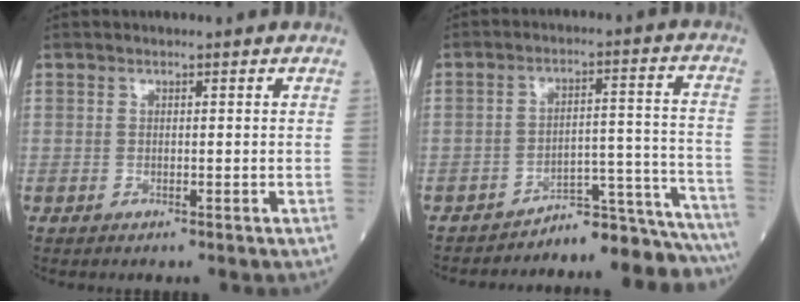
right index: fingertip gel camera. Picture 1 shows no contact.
{"total": 13.1, "force": [-13.0, 0.0, 0.9], "torque": [0.024, 0.053, -0.174]}